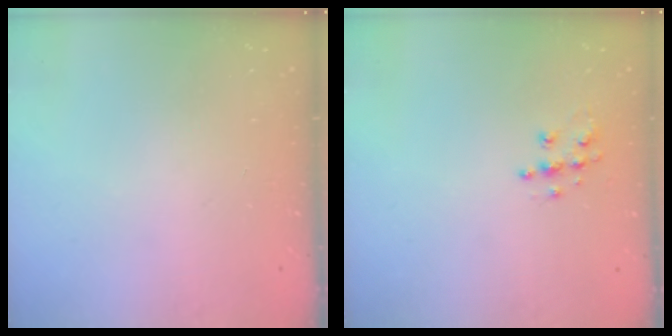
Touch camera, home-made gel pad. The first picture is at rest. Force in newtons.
{"total": 7.7, "press": 7.7, "slide": 0.3}